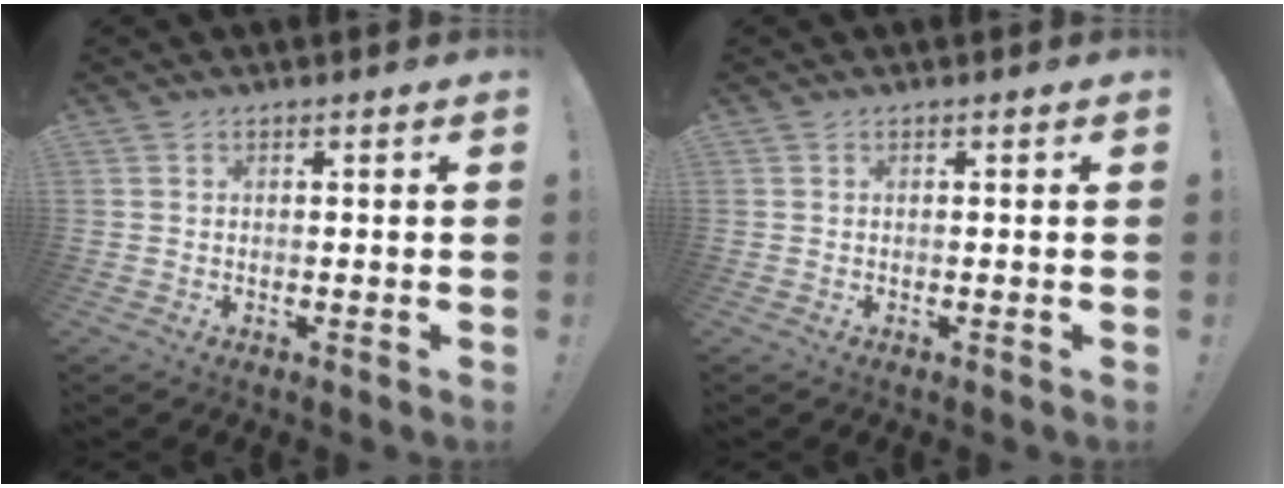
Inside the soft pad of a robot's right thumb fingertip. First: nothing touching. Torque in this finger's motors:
{"motor_torque": [0.00, 0.00, 0.00, 0.00, 0.00]}